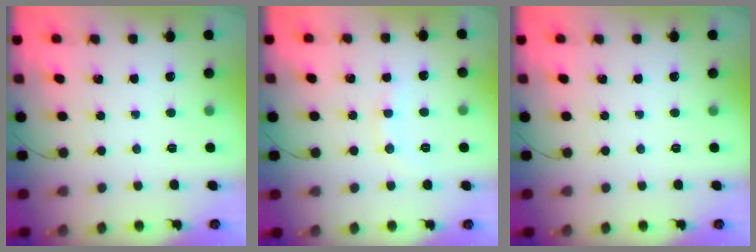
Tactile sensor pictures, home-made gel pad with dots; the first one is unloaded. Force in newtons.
{"total": 7.3, "press": 7.2, "slide": 1.1}
{"total": 0.0}